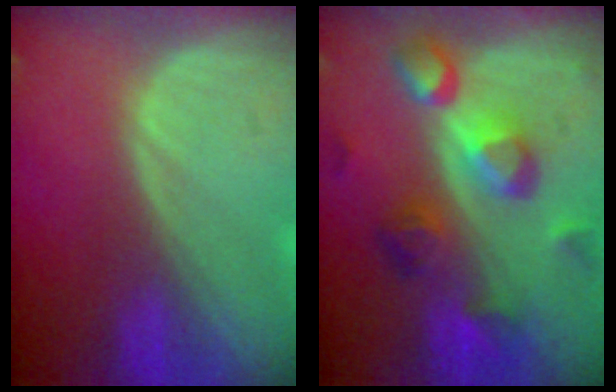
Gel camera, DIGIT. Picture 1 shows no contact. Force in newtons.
{"total": 9.4, "press": 8.4, "slide": 4.3}